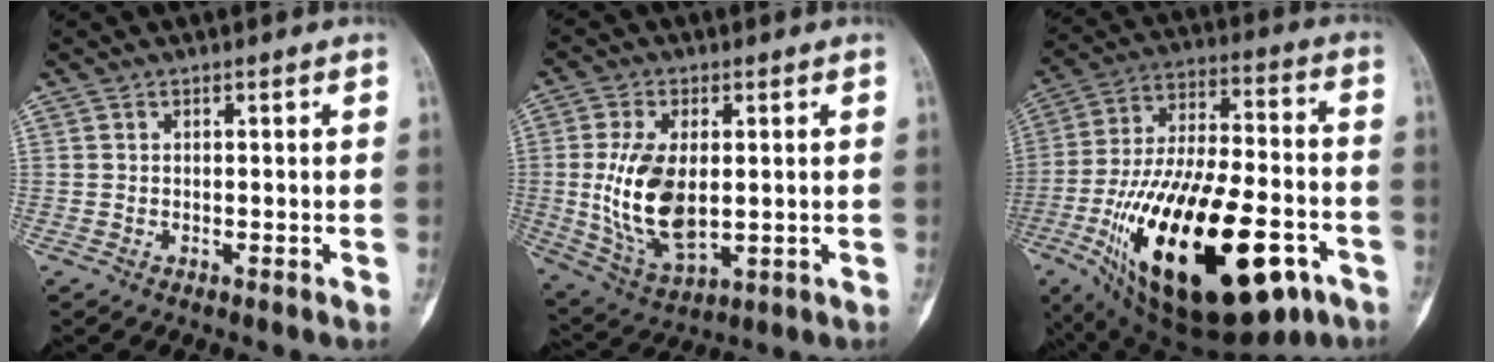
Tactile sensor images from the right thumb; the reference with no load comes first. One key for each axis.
{"total": 14.3, "fx": 0.2, "fy": 7.8, "fz": 12.0, "tx": -0.230, "ty": -0.012, "tz": 0.018}
{"total": 34.3, "fx": -13.1, "fy": 15.0, "fz": 27.9, "tx": -0.500, "ty": 0.035, "tz": -0.198}